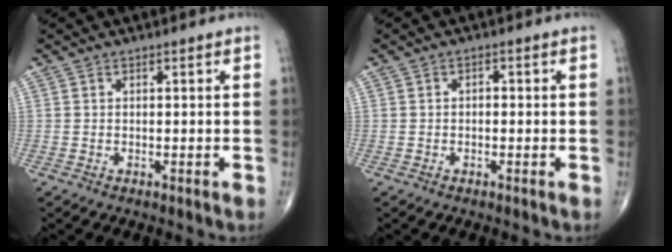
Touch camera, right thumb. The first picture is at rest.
{"total": 1.0, "force": [0.0, 0.7, 0.7], "torque": [-0.004, 0.004, -0.003]}